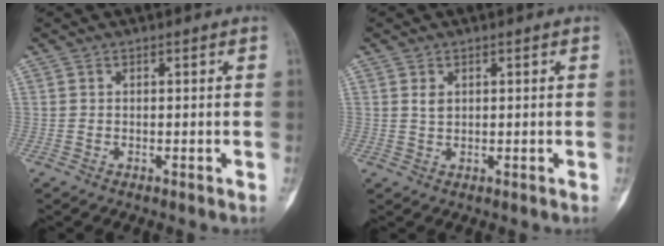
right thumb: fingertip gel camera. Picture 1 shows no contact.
{"total": 1.5, "force": [0.5, 1.1, 1.0], "torque": [-0.011, -0.002, 0.012]}